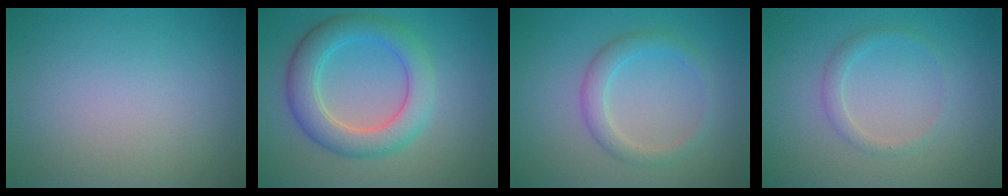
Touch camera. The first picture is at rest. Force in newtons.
{"total": 5.5, "press": 5.5, "slide": 0.3}
{"total": 2.4, "press": 2.4, "slide": 0.1}
{"total": 1.5, "press": 1.4, "slide": 0.0}